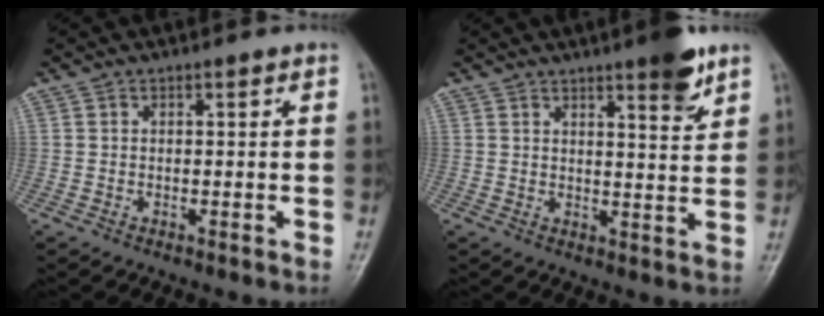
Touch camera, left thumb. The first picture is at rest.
{"total": 6.7, "force": [4.4, 1.2, 4.8], "torque": [-0.059, -0.029, 0.060]}